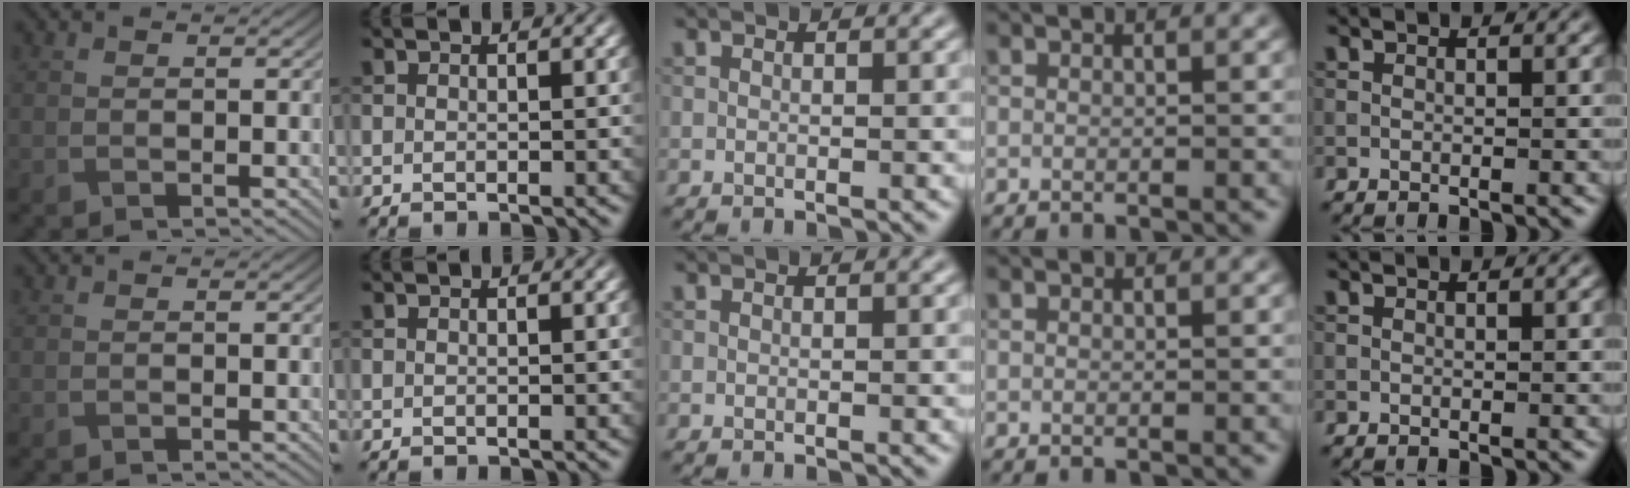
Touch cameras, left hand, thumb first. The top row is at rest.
{}